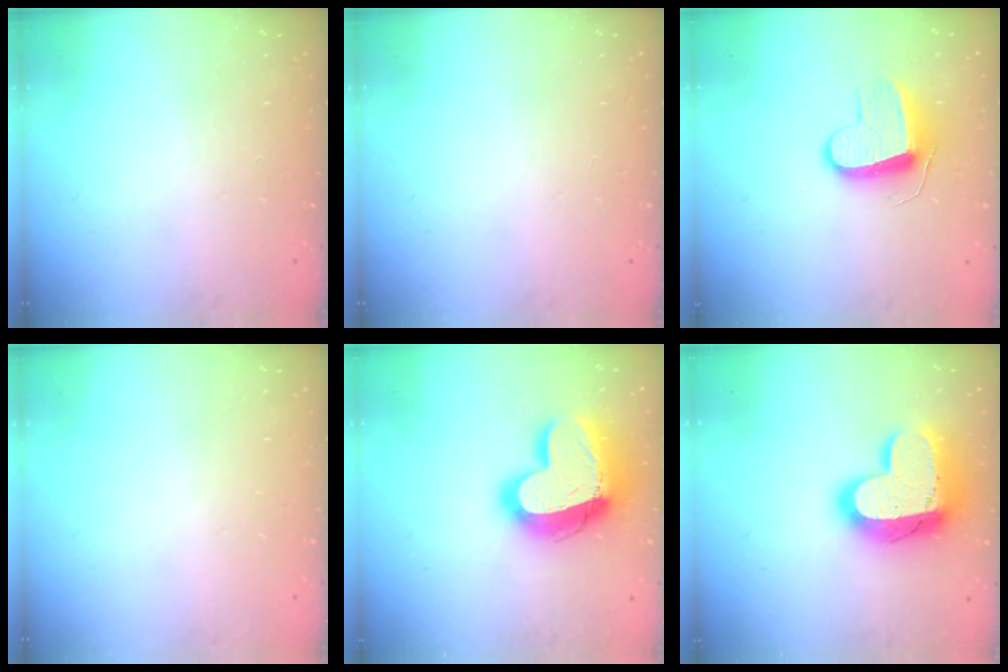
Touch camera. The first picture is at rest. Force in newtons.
{"total": 0.0}
{"total": 9.6, "press": 9.6, "slide": 0.2}
{"total": 0.0}
{"total": 21.0, "press": 20.9, "slide": 1.9}
{"total": 20.0, "press": 20.0, "slide": 1.6}